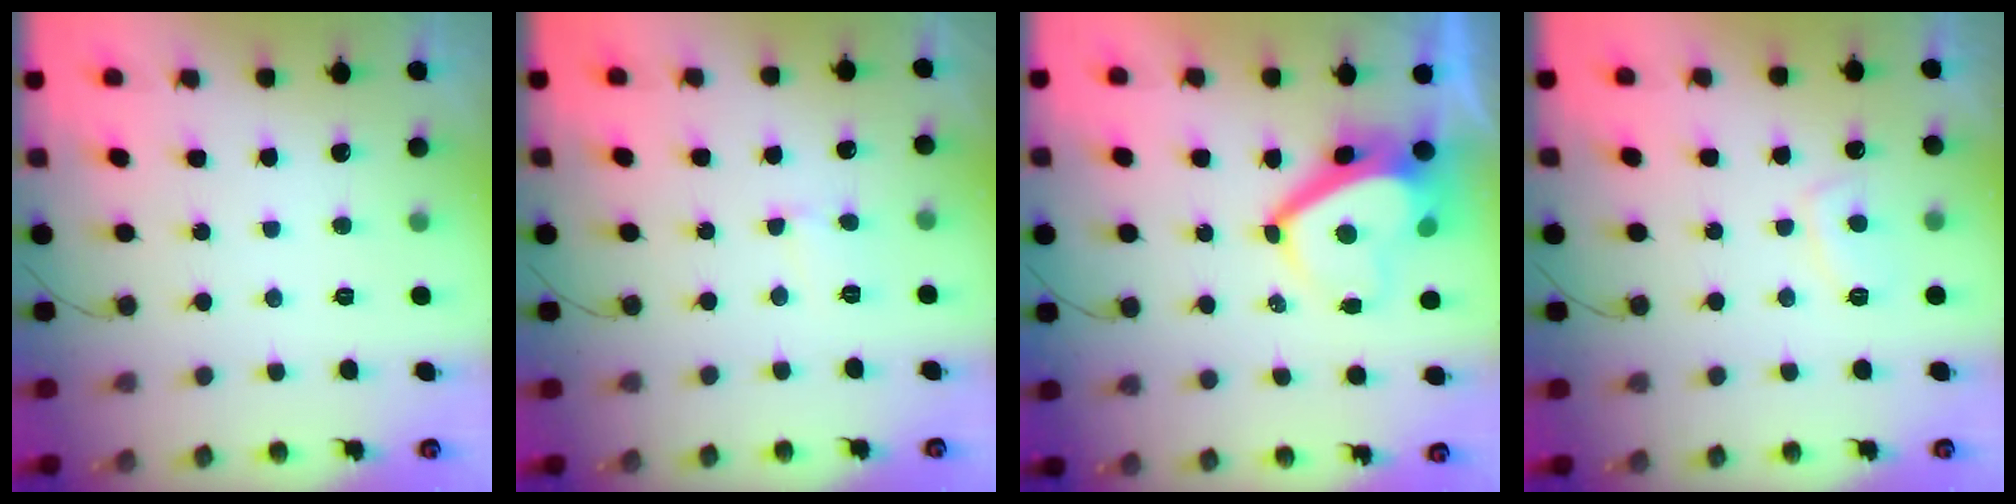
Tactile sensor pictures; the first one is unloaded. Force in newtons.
{"total": 2.6, "press": 2.6, "slide": 0.3}
{"total": 6.9, "press": 6.8, "slide": 1.0}
{"total": 4.0, "press": 3.9, "slide": 0.8}